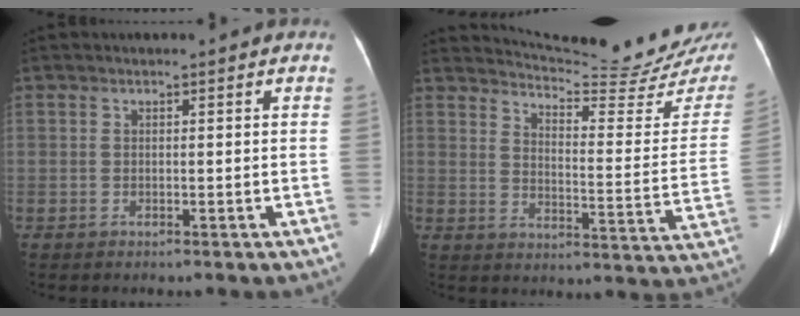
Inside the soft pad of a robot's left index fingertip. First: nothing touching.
{"total": 20.7, "force": [19.9, 0.1, 5.5], "torque": [-0.087, -0.116, 0.238]}